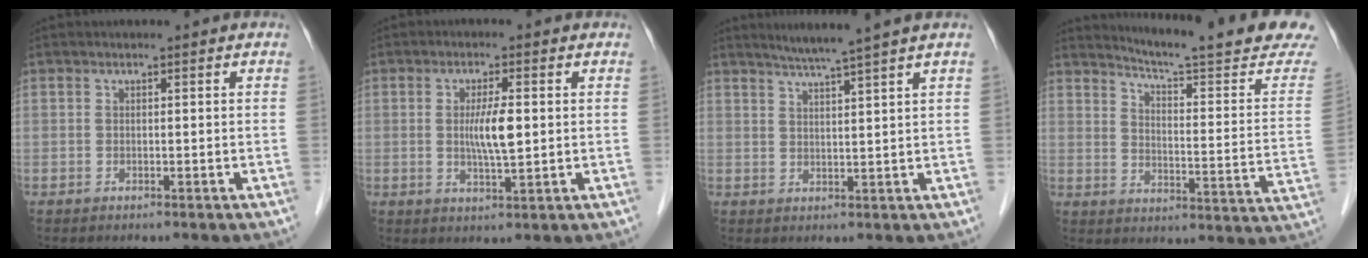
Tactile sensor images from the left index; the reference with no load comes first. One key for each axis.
{"total": 4.9, "fx": 0.3, "fy": 0.7, "fz": 4.9, "tx": -0.091, "ty": -0.002, "tz": 0.005}
{"total": 5.6, "fx": 4.5, "fy": -1.7, "fz": 2.9, "tx": -0.049, "ty": -0.002, "tz": 0.076}
{"total": 19.1, "fx": 17.8, "fy": -1.2, "fz": 7.0, "tx": -0.108, "ty": -0.105, "tz": 0.215}